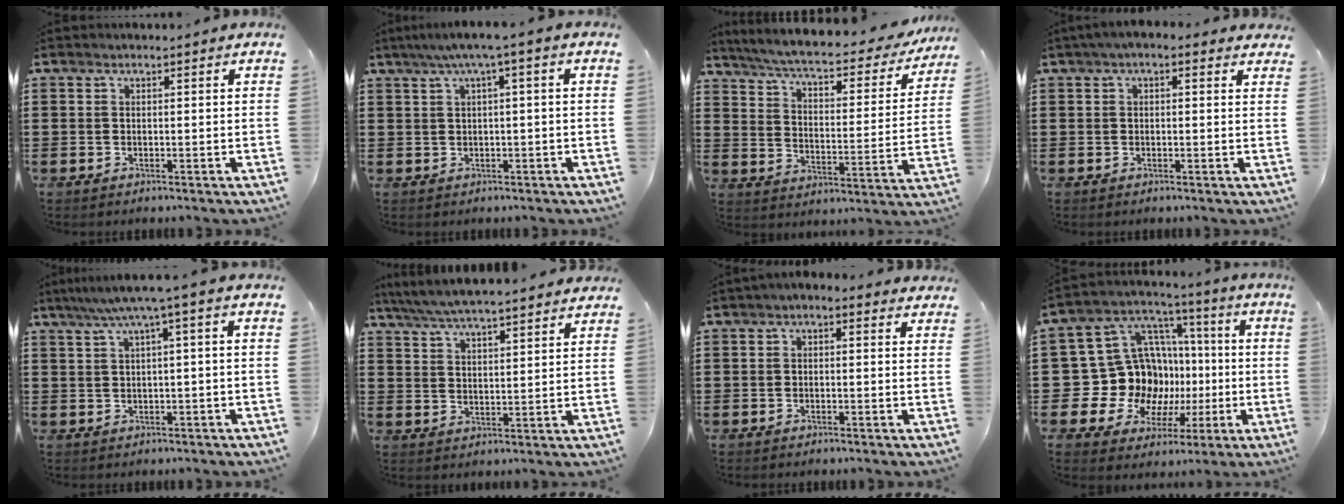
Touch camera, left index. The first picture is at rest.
{"total": 2.9, "force": [0.1, -0.1, 2.9], "torque": [-0.053, 0.001, -0.003]}
{"total": 5.7, "force": [5.0, 0.4, 2.8], "torque": [-0.078, -0.034, 0.079]}
{"total": 1.8, "force": [0.7, 0.9, 1.4], "torque": [-0.030, 0.007, 0.010]}
{"total": 4.2, "force": [1.2, -0.3, 4.0], "torque": [-0.078, -0.002, 0.017]}
{"total": 5.6, "force": [5.3, 0.2, 1.7], "torque": [-0.054, -0.023, 0.093]}
{"total": 1.1, "force": [-0.3, 0.7, 0.8], "torque": [-0.018, 0.005, -0.008]}
{"total": 16.6, "force": [-1.8, 15.1, 6.8], "torque": [-0.176, -0.026, -0.001]}